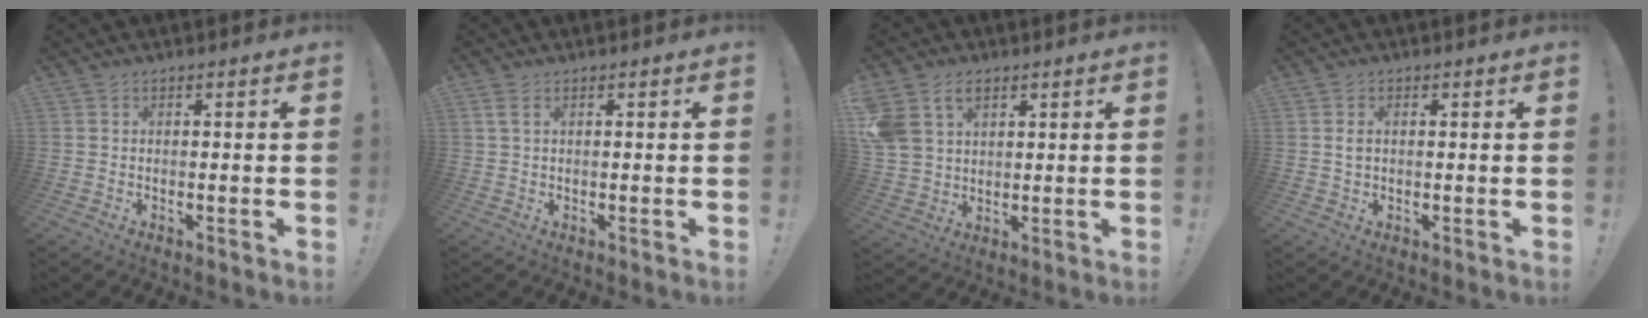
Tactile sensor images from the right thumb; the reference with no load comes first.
{"total": 1.7, "force": [0.7, 0.8, 1.4], "torque": [-0.033, 0.004, 0.015]}
{"total": 9.1, "force": [4.7, 6.5, 4.3], "torque": [-0.085, -0.013, 0.095]}
{"total": 1.7, "force": [0.5, 0.9, 1.4], "torque": [-0.022, 0.001, 0.007]}